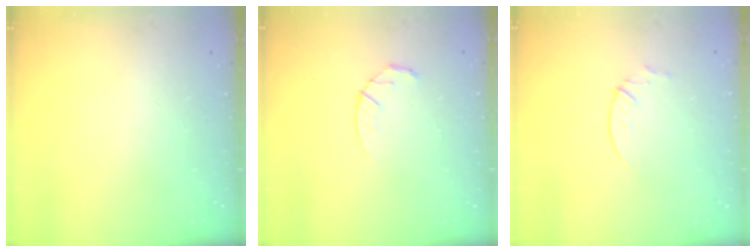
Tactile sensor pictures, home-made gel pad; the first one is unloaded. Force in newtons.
{"total": 3.9, "press": 3.9, "slide": 0.5}
{"total": 1.9, "press": 1.9, "slide": 0.2}